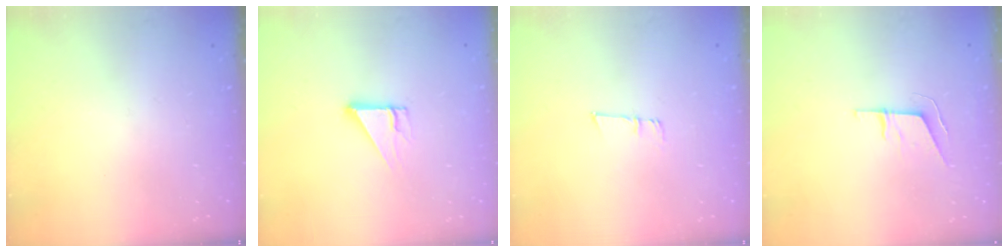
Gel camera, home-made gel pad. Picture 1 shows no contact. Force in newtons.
{"total": 4.3, "press": 4.3, "slide": 0.4}
{"total": 6.0, "press": 5.6, "slide": 2.1}
{"total": 6.1, "press": 6.1, "slide": 0.0}